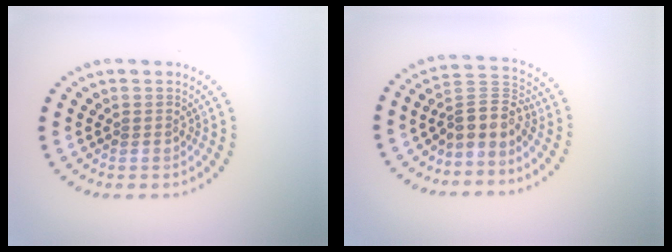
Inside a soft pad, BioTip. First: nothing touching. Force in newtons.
{"total": 3.5, "press": 2.6, "slide": 2.3}